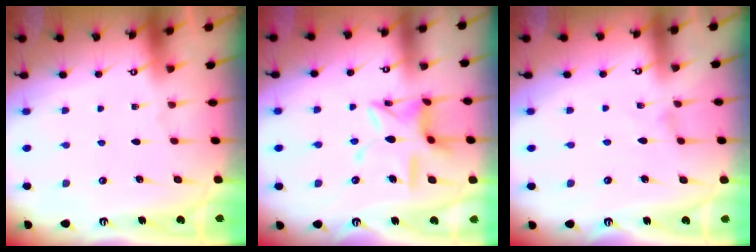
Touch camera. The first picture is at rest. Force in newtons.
{"total": 12.3, "press": 12.3, "slide": 0.9}
{"total": 0.5, "press": 0.5, "slide": 0.1}